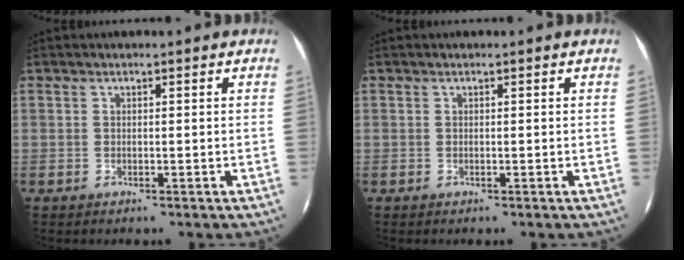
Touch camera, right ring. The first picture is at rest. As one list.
[{"total": 0.0}]